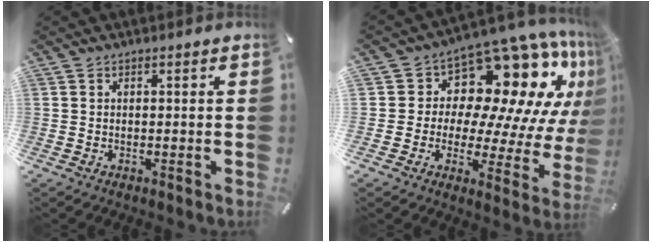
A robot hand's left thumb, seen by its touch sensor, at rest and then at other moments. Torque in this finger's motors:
{"motor_torque": [2.12, 2.89, 0.42, -0.07, 0.08]}